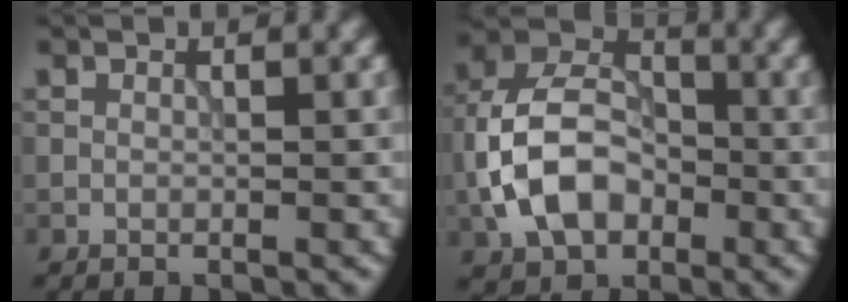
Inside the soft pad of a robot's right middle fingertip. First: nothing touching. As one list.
[{"total": 8.3, "force": [-2.1, 5.7, 5.7], "torque": [-0.114, 0.015, -0.051]}]